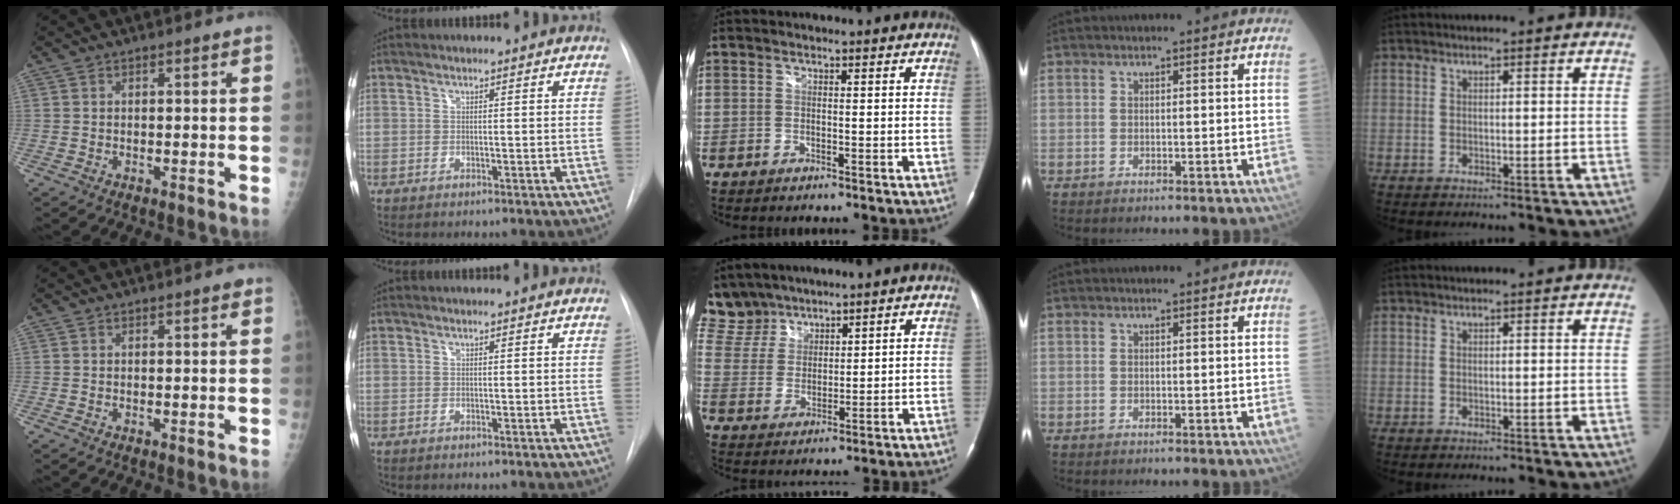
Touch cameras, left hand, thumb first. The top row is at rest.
{"thumb": {"total": 0.5, "force": [0.3, 0.2, 0.4], "torque": [-0.005, 0.000, 0.000]}, "middle": {"total": 9.6, "force": [8.4, 4.8, 0.6], "torque": [-0.026, 0.016, 0.181]}}